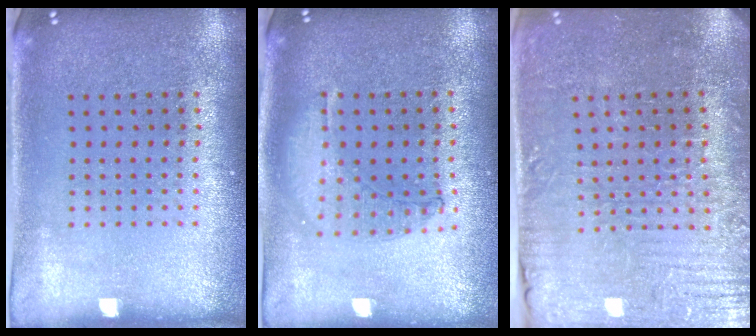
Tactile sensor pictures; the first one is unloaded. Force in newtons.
{"total": 0.9, "press": 0.9, "slide": 0.3}
{"total": 4.0, "press": 3.9, "slide": 0.6}